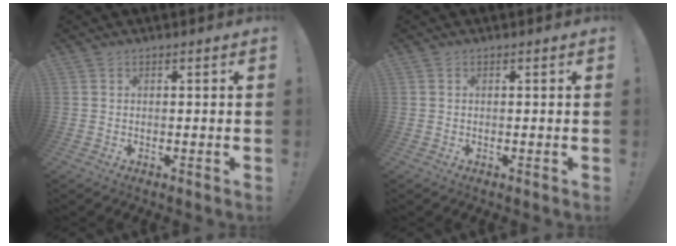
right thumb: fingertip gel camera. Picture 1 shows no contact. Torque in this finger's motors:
{"motor_torque": [0.14, 0.01, 0.37, 0.14, 0.00]}